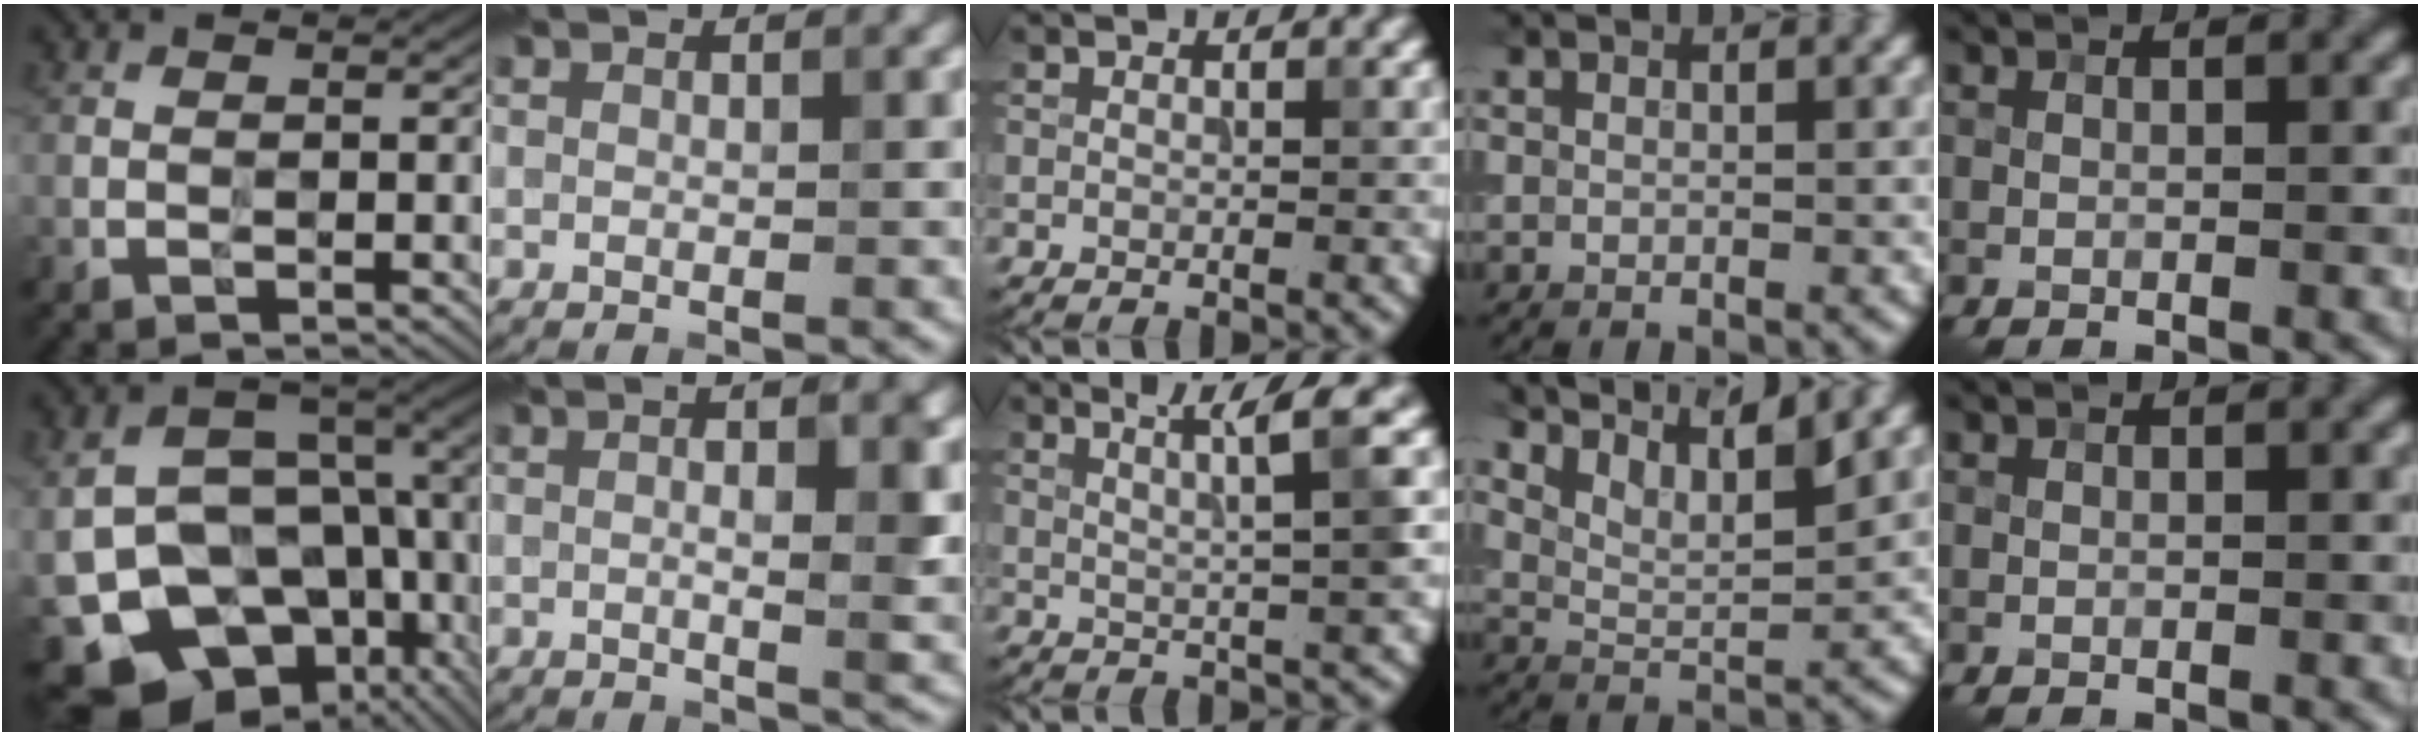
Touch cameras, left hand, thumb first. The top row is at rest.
{"thumb": {"total": 18.3, "force": [-3.2, 12.9, 12.5], "torque": [-0.240, -0.044, -0.007]}, "index": {"total": 5.1, "force": [0.6, 1.1, 4.9], "torque": [-0.059, 0.012, 0.000]}, "middle": {"total": 4.4, "force": [2.1, 0.5, 3.8], "torque": [-0.053, 0.009, 0.034]}, "ring": {"total": 6.5, "force": [5.1, 1.8, 3.6], "torque": [-0.067, 0.020, 0.064]}}